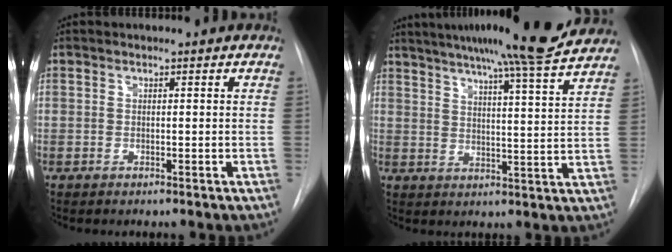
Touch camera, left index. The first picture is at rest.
{"total": 19.9, "force": [17.3, -0.5, 9.8], "torque": [-0.160, -0.017, 0.230]}